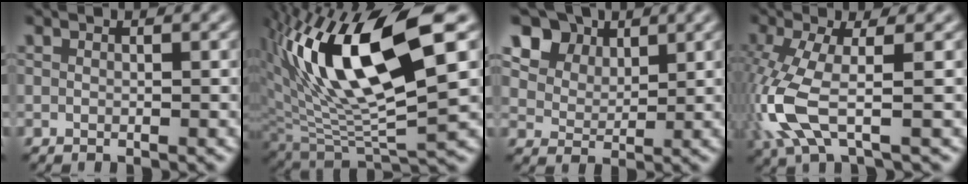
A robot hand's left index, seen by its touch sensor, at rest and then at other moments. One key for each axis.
{"total": 13.0, "fx": 4.6, "fy": 3.8, "fz": 11.5, "tx": -0.212, "ty": 0.005, "tz": 0.088}
{"total": 6.8, "fx": 4.3, "fy": 4.5, "fz": 2.6, "tx": -0.073, "ty": 0.001, "tz": 0.081}
{"total": 6.6, "fx": -1.7, "fy": 1.8, "fz": 6.1, "tx": -0.164, "ty": -0.006, "tz": -0.039}